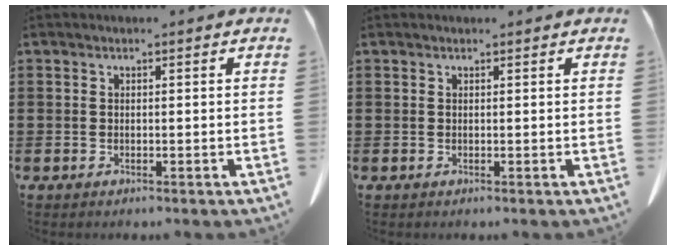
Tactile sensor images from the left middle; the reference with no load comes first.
{"total": 0.0}